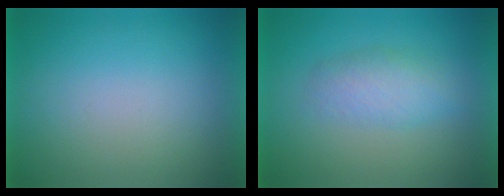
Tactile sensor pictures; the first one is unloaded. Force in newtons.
{"total": 3.9}